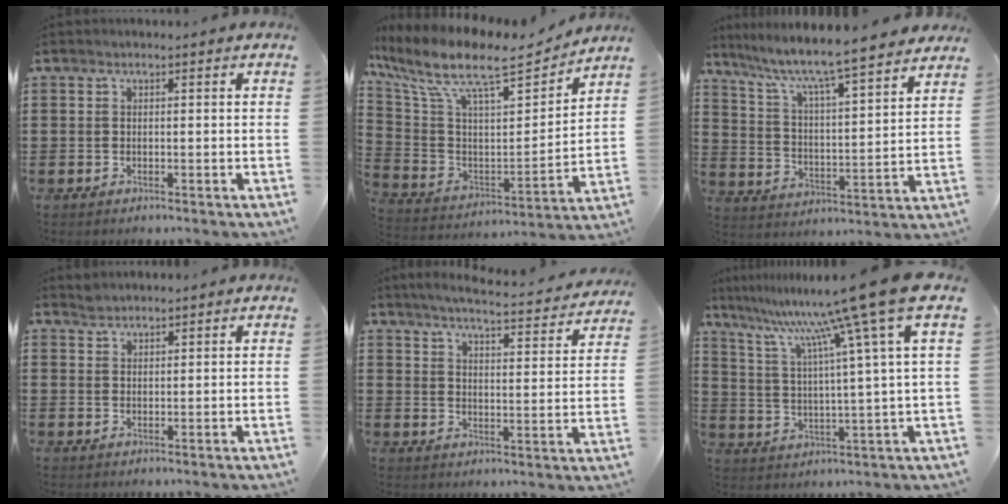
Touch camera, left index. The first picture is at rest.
{"total": 11.7, "force": [8.7, 2.8, 7.3], "torque": [-0.166, -0.055, 0.144]}
{"total": 6.6, "force": [5.8, 0.0, 3.2], "torque": [-0.087, -0.046, 0.091]}
{"total": 1.4, "force": [1.4, 0.2, 0.0], "torque": [-0.003, 0.000, 0.027]}
{"total": 4.7, "force": [4.4, -0.4, 1.7], "torque": [-0.053, -0.035, 0.070]}
{"total": 14.2, "force": [9.8, -1.7, 10.1], "torque": [-0.221, -0.061, 0.148]}